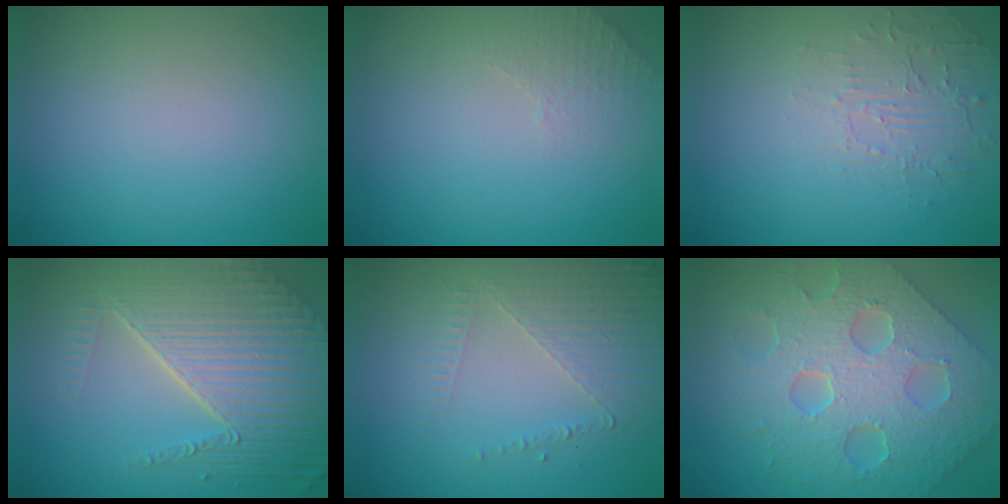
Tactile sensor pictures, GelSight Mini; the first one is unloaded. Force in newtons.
{"total": 1.6, "press": 1.5, "slide": 0.4}
{"total": 1.9, "press": 0.8, "slide": 1.7}
{"total": 8.6, "press": 5.7, "slide": 6.5}
{"total": 5.0, "press": 2.9, "slide": 4.1}
{"total": 7.9, "press": 6.5, "slide": 4.4}